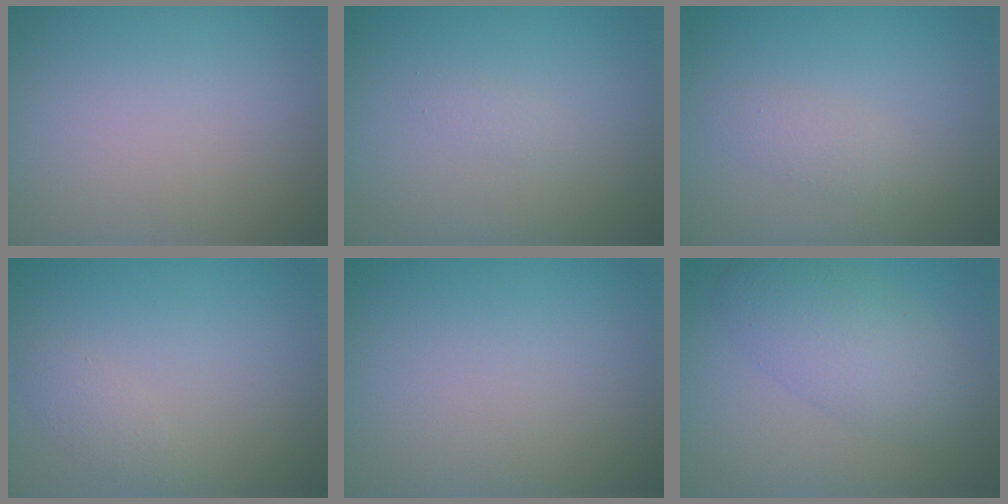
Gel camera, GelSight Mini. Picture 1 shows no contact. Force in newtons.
{"total": 0.6, "press": 0.6, "slide": 0.0}
{"total": 1.4, "press": 1.4, "slide": 0.1}
{"total": 1.1, "press": 1.1, "slide": 0.1}
{"total": 0.0}
{"total": 4.9, "press": 4.9, "slide": 0.1}